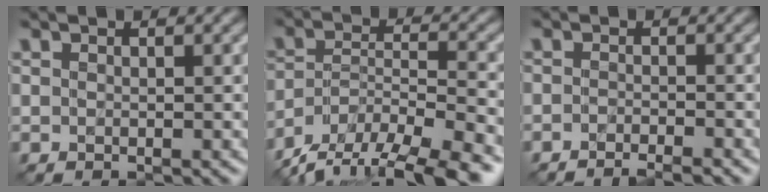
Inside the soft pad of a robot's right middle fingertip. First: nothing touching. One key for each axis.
{"total": 12.8, "fx": -11.4, "fy": 3.4, "fz": 4.9, "tx": -0.083, "ty": -0.019, "tz": -0.175}
{"total": 2.6, "fx": -2.2, "fy": 0.2, "fz": 1.2, "tx": -0.012, "ty": -0.006, "tz": -0.042}